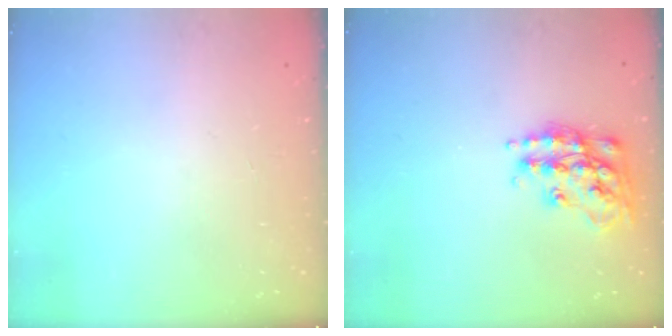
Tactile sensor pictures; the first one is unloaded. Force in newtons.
{"total": 17.4, "press": 17.3, "slide": 1.2}